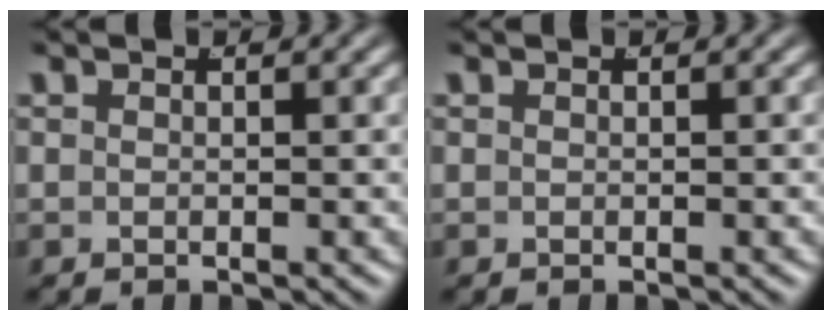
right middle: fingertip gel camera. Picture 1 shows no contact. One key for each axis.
{"total": 0.0}